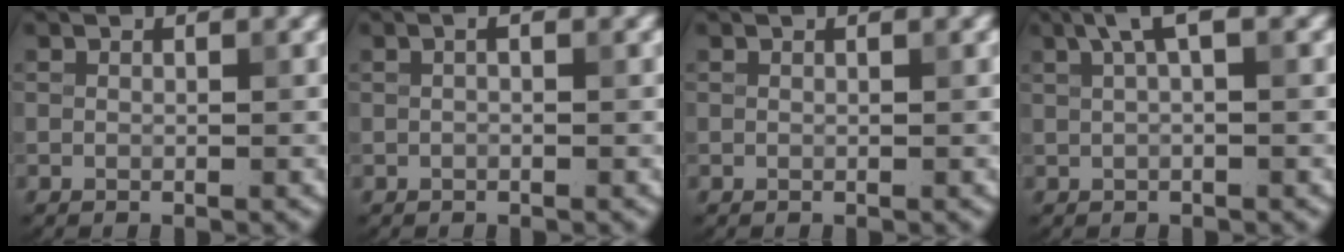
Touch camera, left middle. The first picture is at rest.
{"total": 0.7, "force": [0.1, 0.2, 0.7], "torque": [-0.015, -0.001, -0.001]}
{"total": 0.0}
{"total": 2.4, "force": [1.1, 0.5, 2.1], "torque": [-0.035, 0.007, 0.018]}